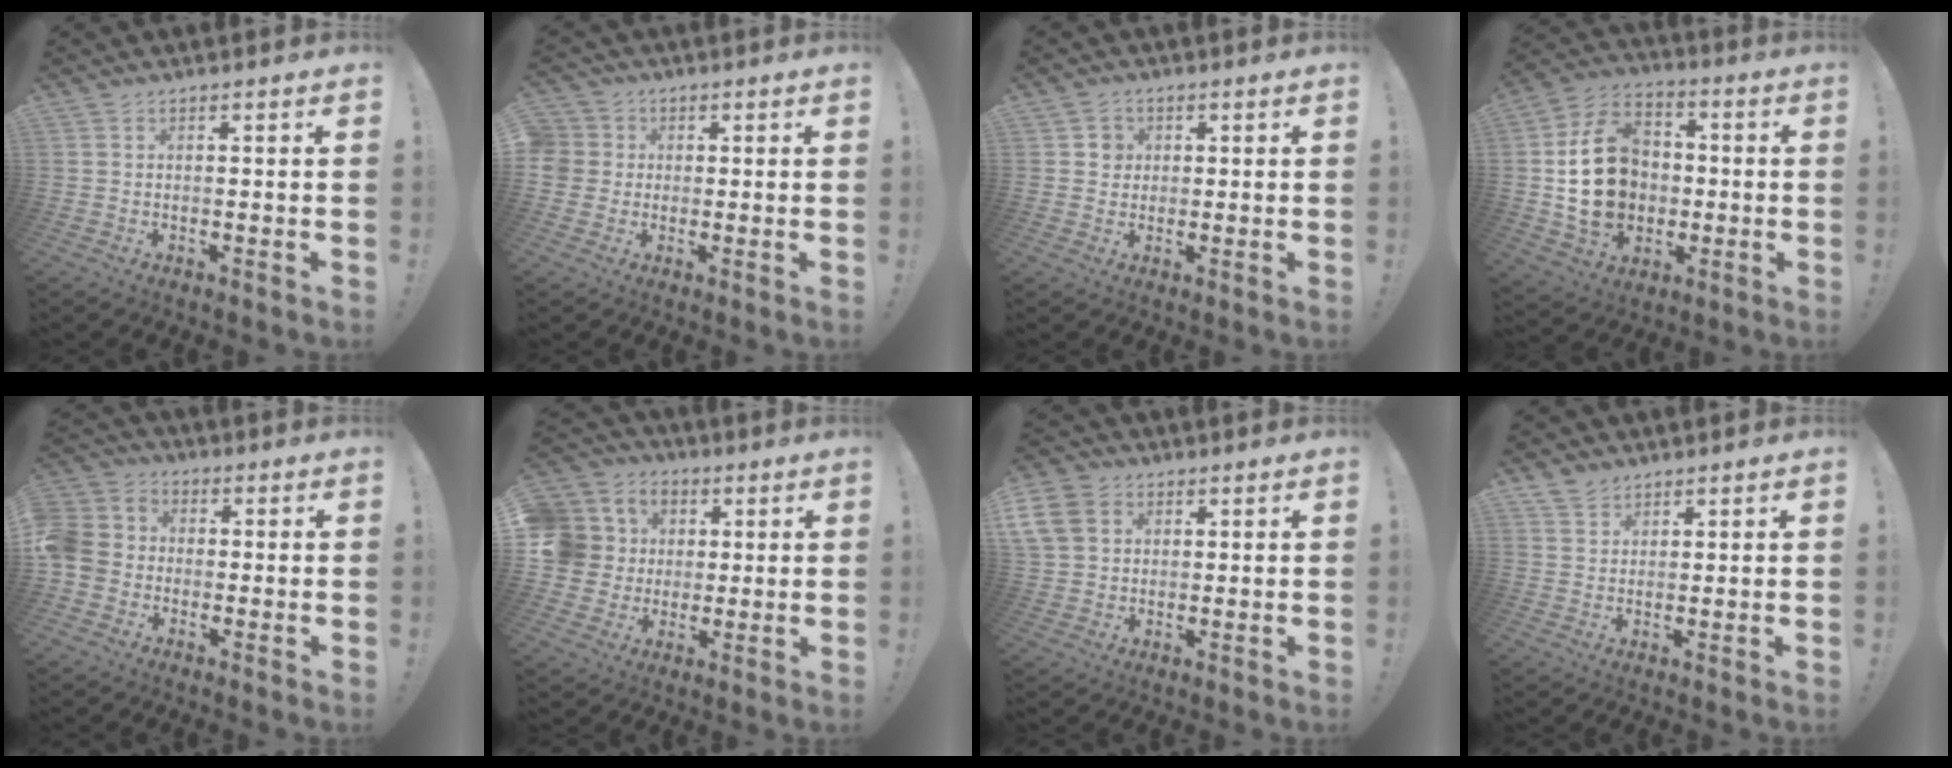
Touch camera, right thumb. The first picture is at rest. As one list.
[{"total": 5.6, "force": [0.6, 5.3, 1.5], "torque": [-0.037, 0.003, 0.011]}, {"total": 4.0, "force": [0.9, 3.8, 0.8], "torque": [-0.002, -0.003, 0.014]}, {"total": 20.6, "force": [-0.6, 16.5, 12.4], "torque": [-0.203, 0.016, 0.004]}, {"total": 7.8, "force": [-2.7, 6.7, 3.1], "torque": [-0.081, 0.030, -0.050]}, {"total": 12.5, "force": [1.9, 11.6, 4.3], "torque": [-0.078, 0.002, 0.047]}, {"total": 10.1, "force": [3.3, 8.1, 5.1], "torque": [-0.101, -0.010, 0.068]}, {"total": 3.5, "force": [3.0, 1.8, 0.3], "torque": [-0.005, -0.019, 0.056]}]